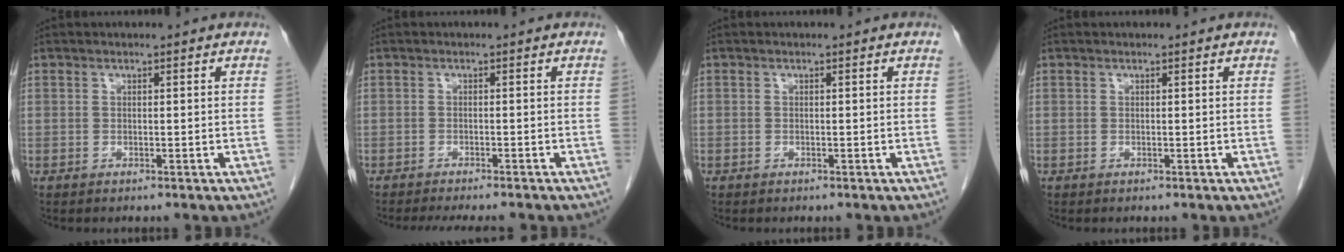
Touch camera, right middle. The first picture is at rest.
{"total": 8.1, "force": [-7.1, 1.2, 3.6], "torque": [-0.049, -0.015, -0.094]}
{"total": 0.0}
{"total": 0.0}